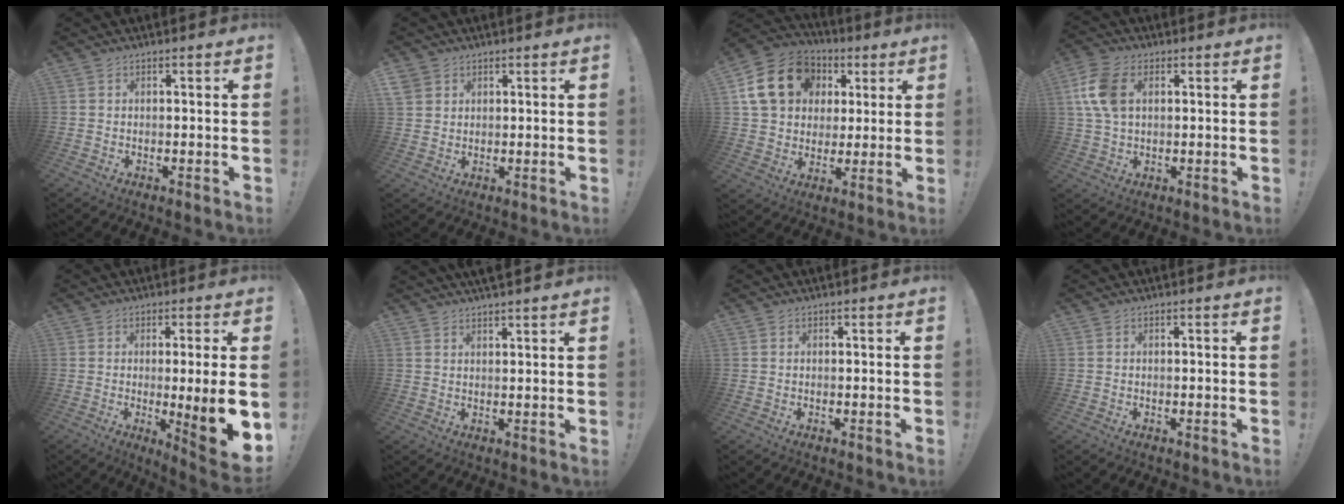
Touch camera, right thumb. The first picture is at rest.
{"total": 3.9, "force": [2.3, 3.0, 0.9], "torque": [-0.009, -0.011, 0.043]}
{"total": 18.9, "force": [6.3, 15.1, 9.5], "torque": [-0.141, -0.012, 0.137]}
{"total": 10.5, "force": [2.8, 6.9, 7.3], "torque": [-0.151, 0.004, 0.053]}
{"total": 11.2, "force": [-1.0, 0.2, 11.1], "torque": [-0.150, -0.014, -0.013]}
{"total": 2.8, "force": [2.7, 0.2, 0.7], "torque": [-0.012, -0.015, 0.050]}
{"total": 0.0}
{"total": 0.0}